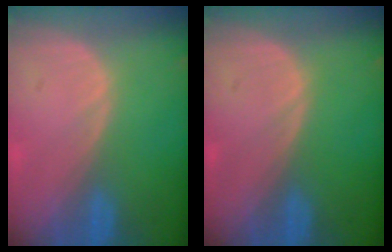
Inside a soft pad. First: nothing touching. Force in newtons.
{"total": 0.0}